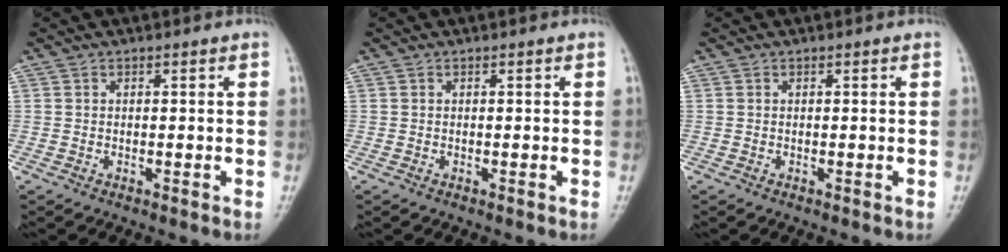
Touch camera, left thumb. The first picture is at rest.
{"total": 0.0}
{"total": 0.0}